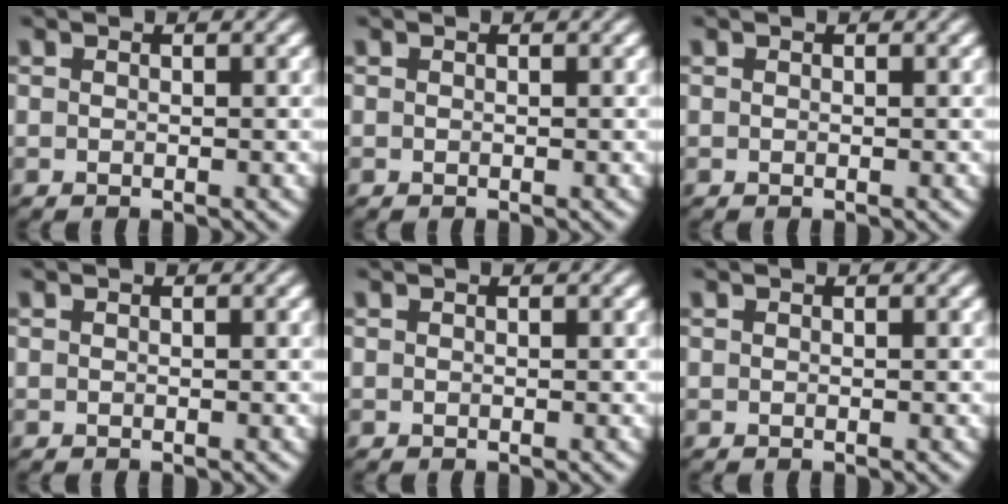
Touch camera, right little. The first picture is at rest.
{"total": 0.0}
{"total": 0.0}
{"total": 0.0}
{"total": 0.0}
{"total": 0.0}